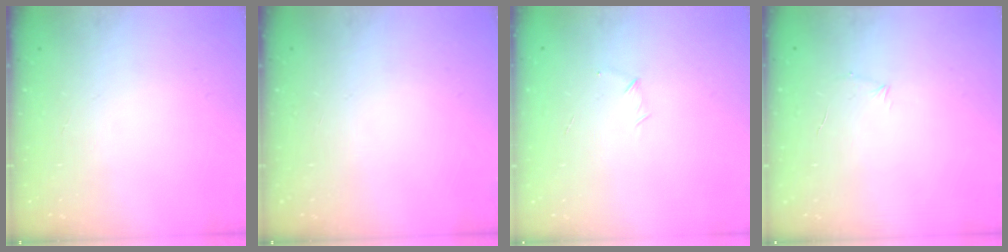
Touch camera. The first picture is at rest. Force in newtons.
{"total": 0.0}
{"total": 3.5, "press": 3.4, "slide": 0.9}
{"total": 3.9, "press": 3.8, "slide": 1.0}